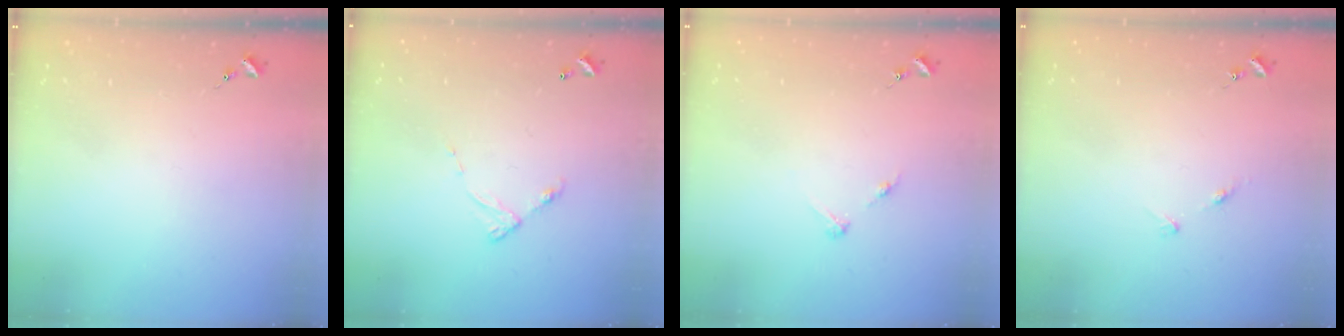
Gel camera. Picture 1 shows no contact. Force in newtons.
{"total": 6.1, "press": 6.1, "slide": 0.5}
{"total": 3.2, "press": 3.1, "slide": 0.4}
{"total": 5.1, "press": 5.1, "slide": 0.6}